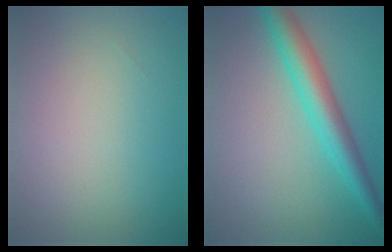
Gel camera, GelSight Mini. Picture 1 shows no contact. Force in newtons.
{"total": 4.9, "press": 4.9, "slide": 0.1}